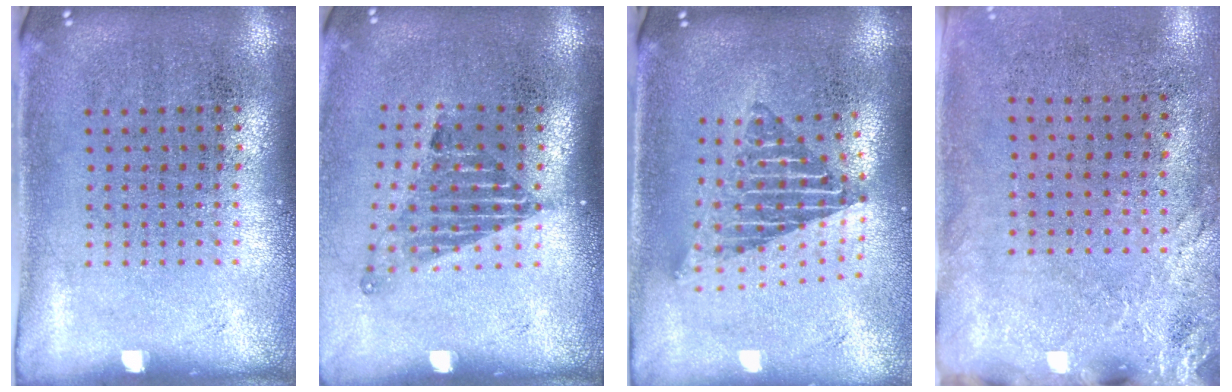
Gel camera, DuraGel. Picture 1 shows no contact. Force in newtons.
{"total": 1.6, "press": 1.1, "slide": 1.2}
{"total": 1.9, "press": 1.5, "slide": 1.3}
{"total": 2.5, "press": 2.1, "slide": 1.5}